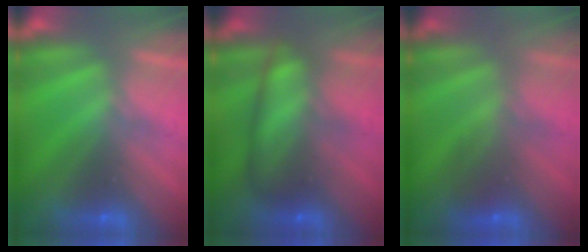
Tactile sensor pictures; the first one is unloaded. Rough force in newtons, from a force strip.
{"total": 6.1}
{"total": 2.0}